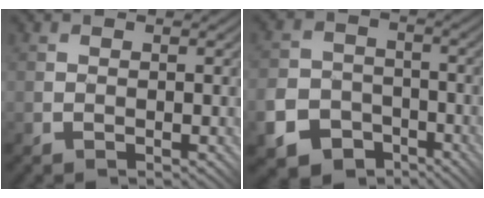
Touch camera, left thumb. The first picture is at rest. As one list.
[{"total": 9.1, "force": [-5.0, 6.9, 3.1], "torque": [-0.084, -0.031, -0.093]}]